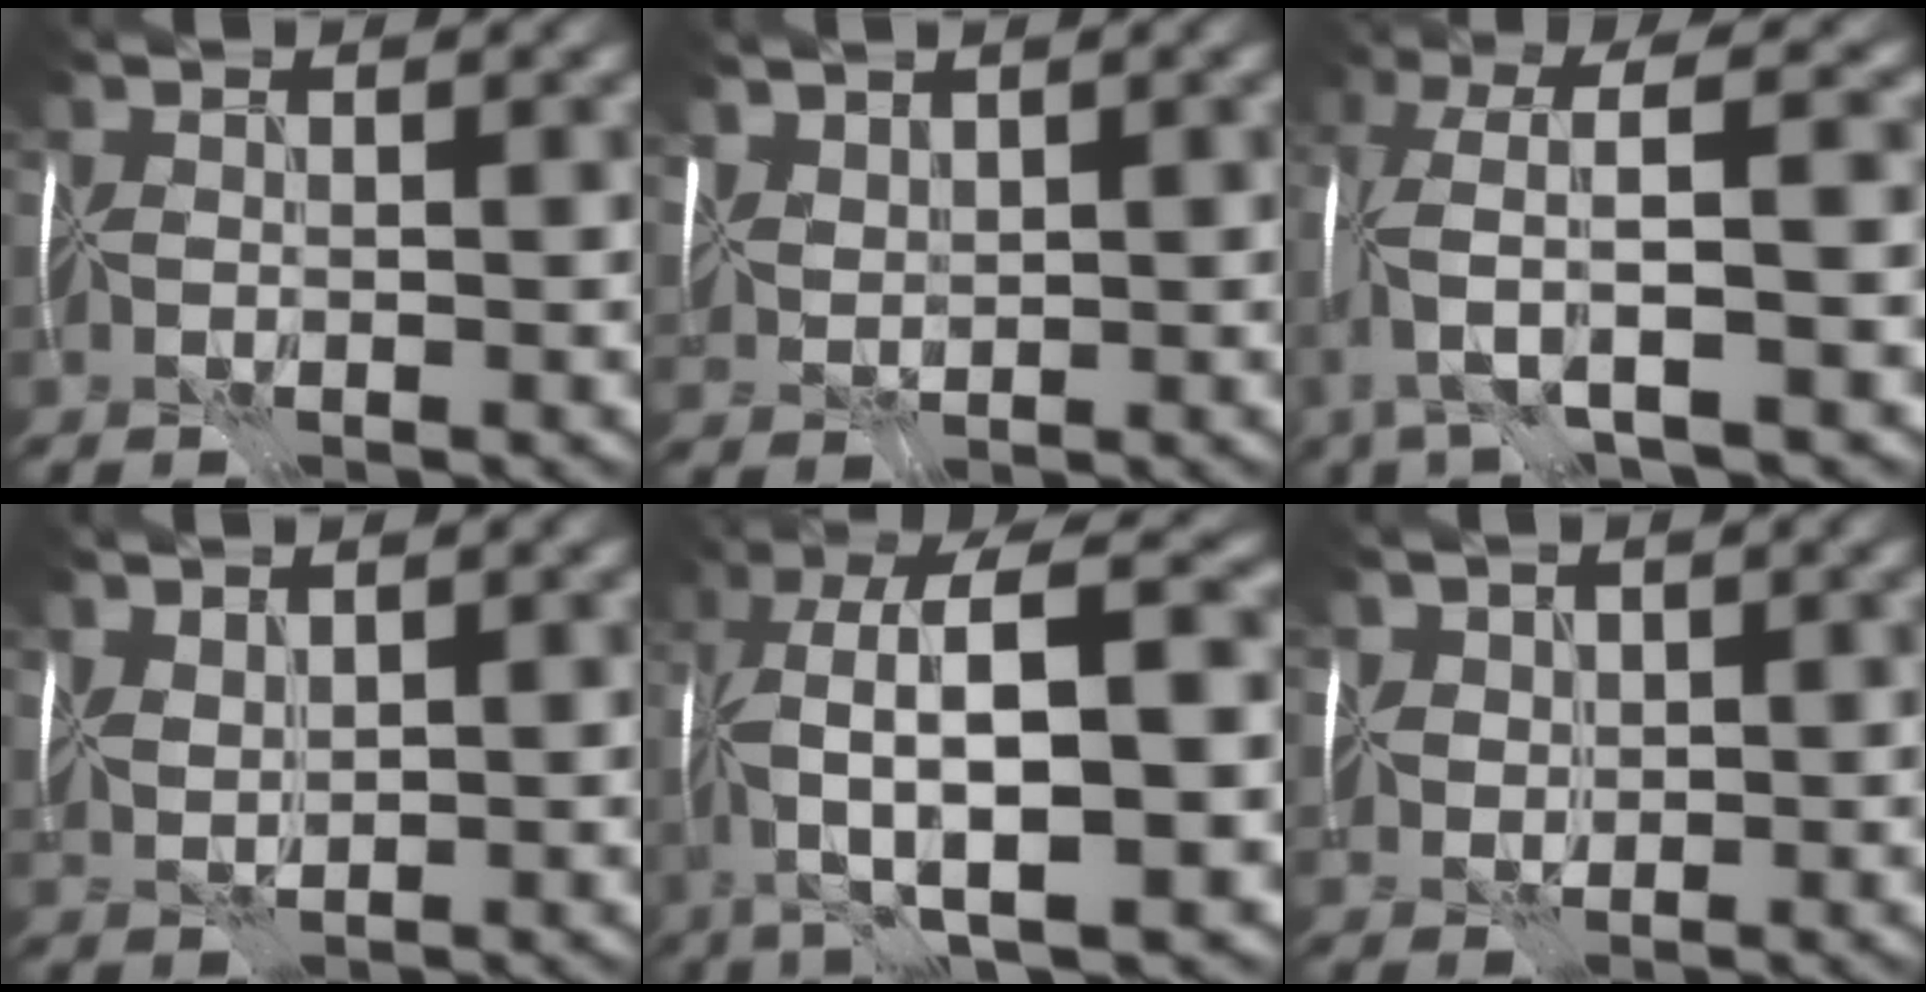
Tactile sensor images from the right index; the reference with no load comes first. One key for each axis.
{"total": 3.6, "fx": 2.9, "fy": 1.6, "fz": 1.4, "tx": -0.043, "ty": 0.012, "tz": 0.059}
{"total": 6.4, "fx": -0.9, "fy": 1.0, "fz": 6.2, "tx": -0.121, "ty": 0.023, "tz": -0.022}
{"total": 1.4, "fx": 1.2, "fy": 0.3, "fz": 0.5, "tx": -0.018, "ty": 0.001, "tz": 0.029}
{"total": 12.6, "fx": -0.7, "fy": 3.4, "fz": 12.1, "tx": -0.227, "ty": 0.031, "tz": -0.010}
{"total": 3.7, "fx": 2.3, "fy": 2.5, "fz": 1.4, "tx": -0.034, "ty": 0.017, "tz": 0.033}